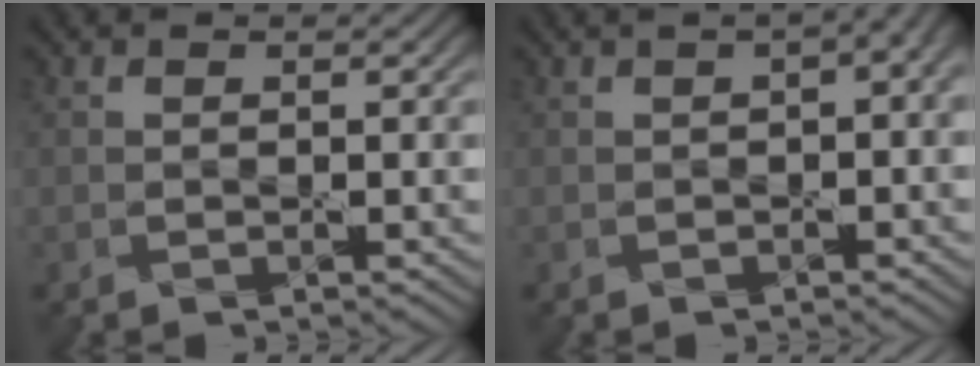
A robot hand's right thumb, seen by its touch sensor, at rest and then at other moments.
{"total": 6.2, "force": [1.7, 2.6, 5.3], "torque": [-0.067, 0.013, 0.016]}